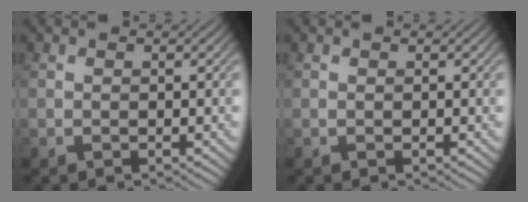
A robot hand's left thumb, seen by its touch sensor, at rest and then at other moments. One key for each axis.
{"total": 0.0}